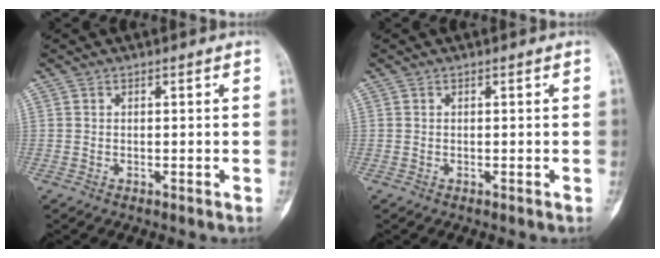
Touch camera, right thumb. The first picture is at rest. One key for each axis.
{"total": 0.0}